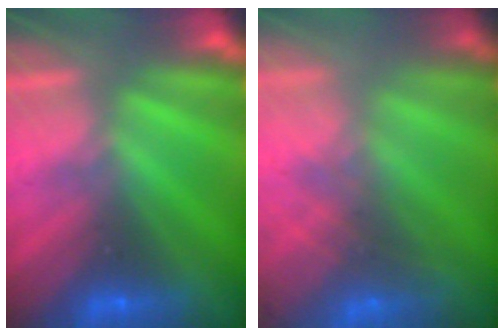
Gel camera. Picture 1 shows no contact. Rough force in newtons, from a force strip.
{"total": 5.7}